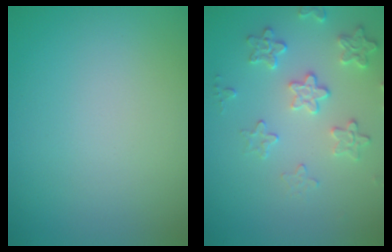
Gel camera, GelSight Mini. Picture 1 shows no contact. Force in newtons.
{"total": 3.0, "press": 2.9, "slide": 0.9}